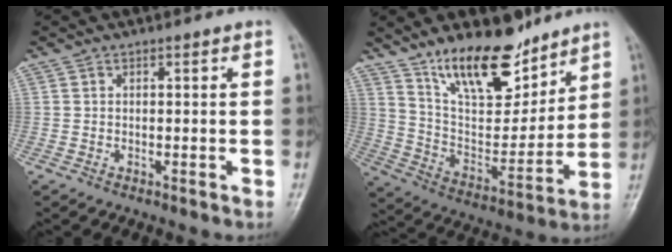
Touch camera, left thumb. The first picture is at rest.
{"total": 18.5, "force": [13.0, 7.9, 10.6], "torque": [-0.121, -0.083, 0.234]}